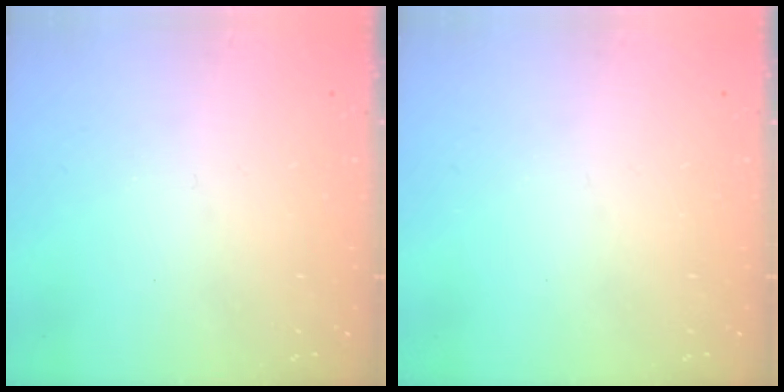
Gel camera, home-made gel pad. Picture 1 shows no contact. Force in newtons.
{"total": 0.0}